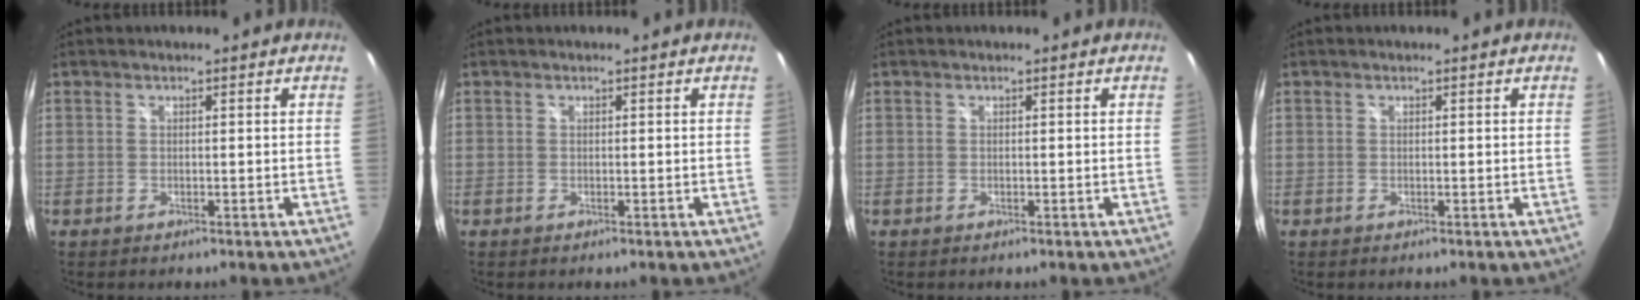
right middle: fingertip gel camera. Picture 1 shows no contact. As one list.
[{"total": 0.0}, {"total": 0.0}, {"total": 0.0}]